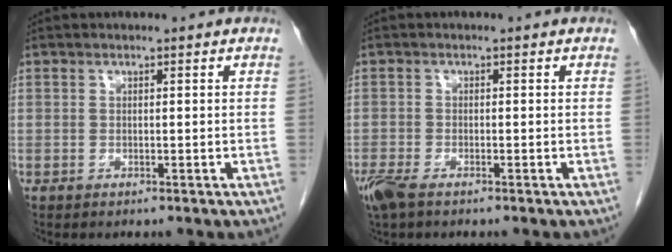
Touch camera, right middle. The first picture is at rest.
{"total": 4.0, "force": [-2.8, 1.2, 2.5], "torque": [-0.060, -0.011, -0.053]}